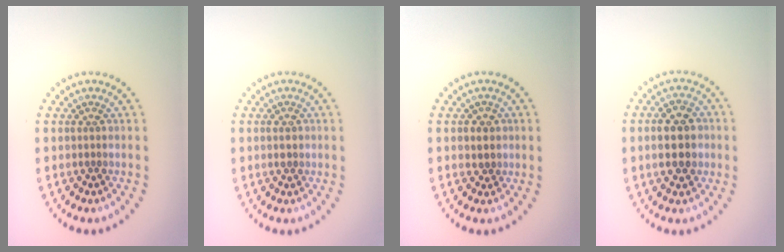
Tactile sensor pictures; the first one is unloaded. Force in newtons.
{"total": 1.3, "press": 1.3, "slide": 0.2}
{"total": 1.3, "press": 1.2, "slide": 0.5}
{"total": 3.9, "press": 3.9, "slide": 0.2}